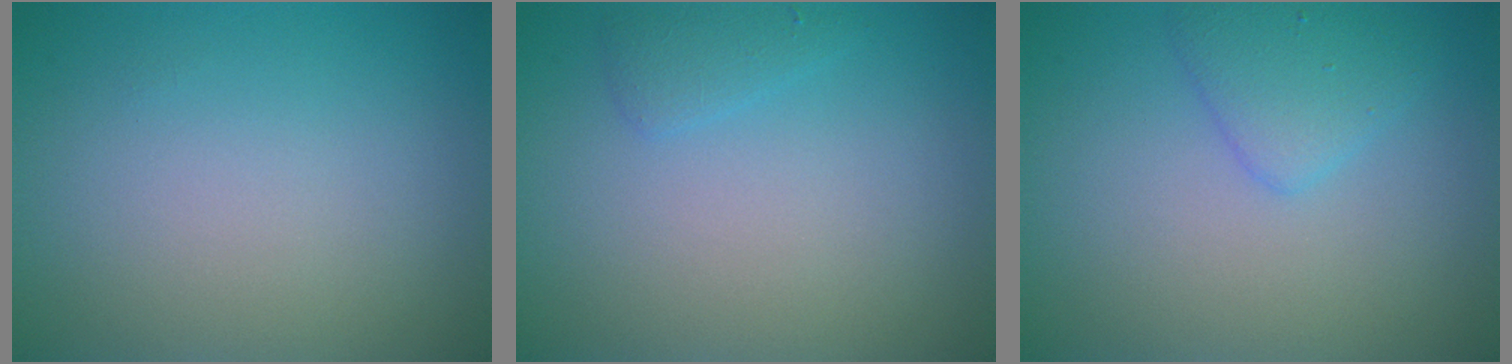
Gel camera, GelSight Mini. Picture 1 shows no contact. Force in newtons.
{"total": 1.2, "press": 1.2, "slide": 0.1}
{"total": 2.3, "press": 2.3, "slide": 0.0}